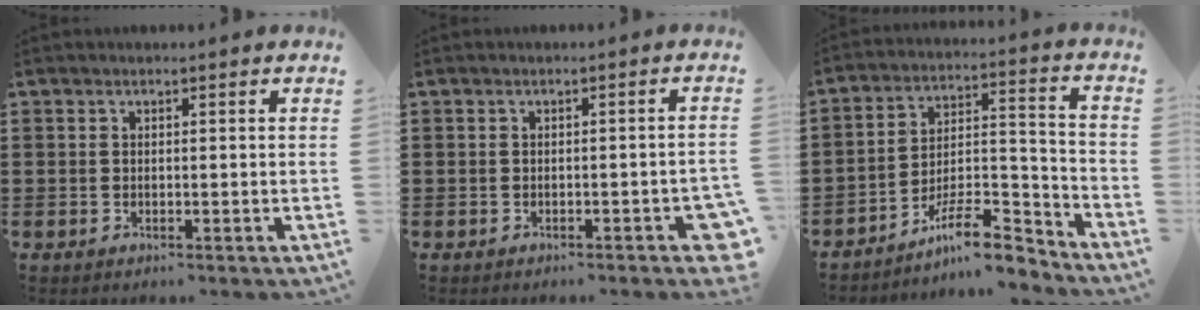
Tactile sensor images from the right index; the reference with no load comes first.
{"total": 1.9, "force": [-1.1, 0.6, 1.5], "torque": [-0.025, -0.001, -0.020]}
{"total": 11.1, "force": [-9.1, 2.6, 5.8], "torque": [-0.084, 0.032, -0.170]}